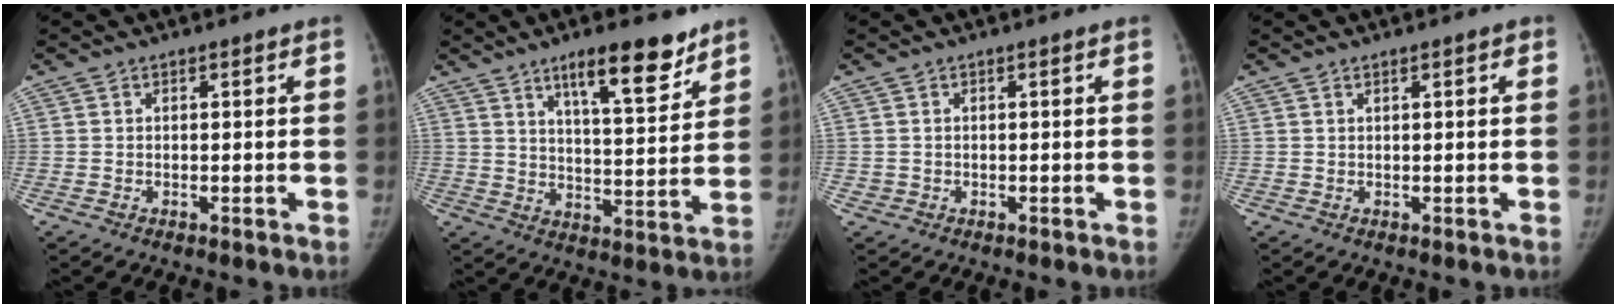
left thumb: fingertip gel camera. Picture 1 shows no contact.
{"total": 12.7, "force": [8.5, 3.3, 8.7], "torque": [-0.109, -0.051, 0.136]}
{"total": 0.8, "force": [-0.2, 0.8, 0.1], "torque": [0.001, 0.004, -0.003]}
{"total": 0.9, "force": [0.5, 0.2, 0.7], "torque": [-0.012, 0.002, 0.006]}